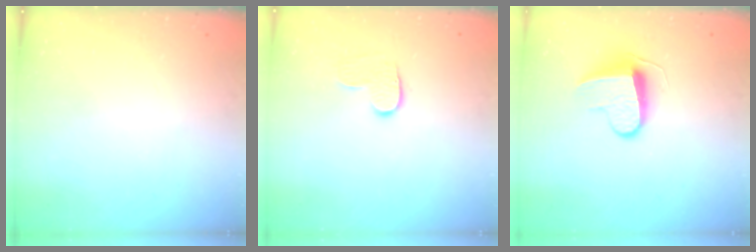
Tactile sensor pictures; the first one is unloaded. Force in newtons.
{"total": 5.1, "press": 5.1, "slide": 0.5}
{"total": 9.0, "press": 9.0, "slide": 0.5}